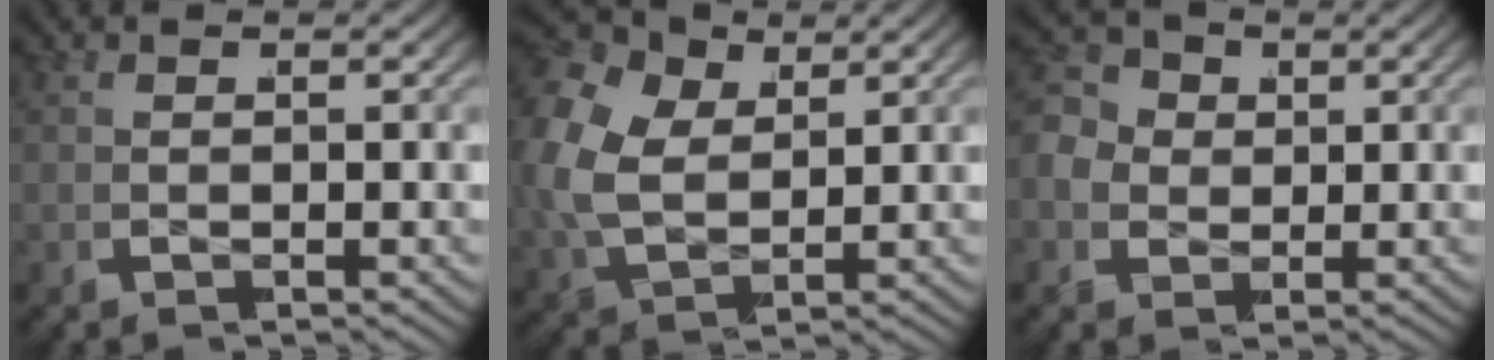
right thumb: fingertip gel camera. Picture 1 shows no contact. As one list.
[{"total": 10.1, "force": [1.1, 8.4, 5.5], "torque": [-0.167, -0.020, 0.018]}, {"total": 6.9, "force": [0.3, 6.1, 3.3], "torque": [-0.081, -0.014, -0.001]}]